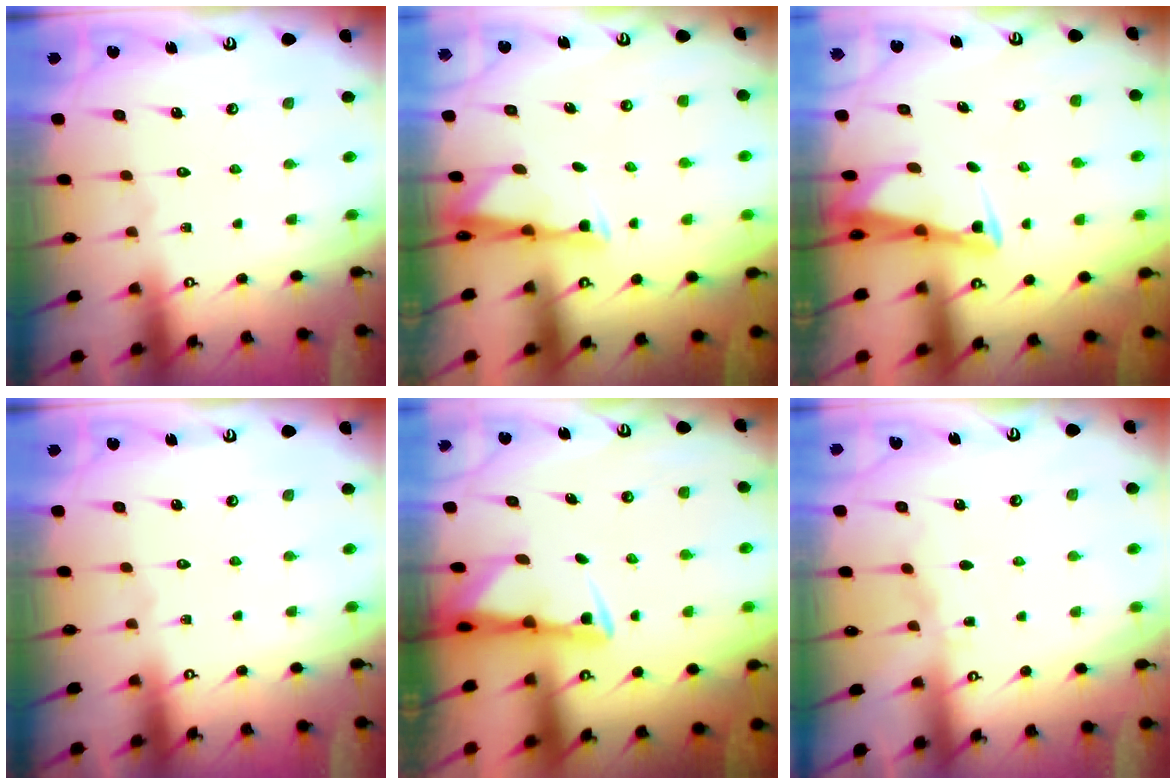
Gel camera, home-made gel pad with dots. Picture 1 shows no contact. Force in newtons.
{"total": 2.9, "press": 2.9, "slide": 0.5}
{"total": 2.7, "press": 2.7, "slide": 0.3}
{"total": 0.0}
{"total": 3.0, "press": 2.9, "slide": 0.6}
{"total": 4.1, "press": 4.1, "slide": 0.5}